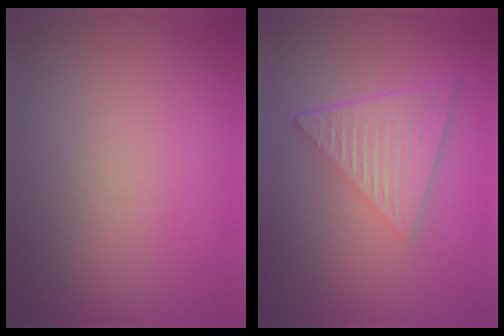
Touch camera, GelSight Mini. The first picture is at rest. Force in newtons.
{"total": 6.3, "press": 4.2, "slide": 4.7}